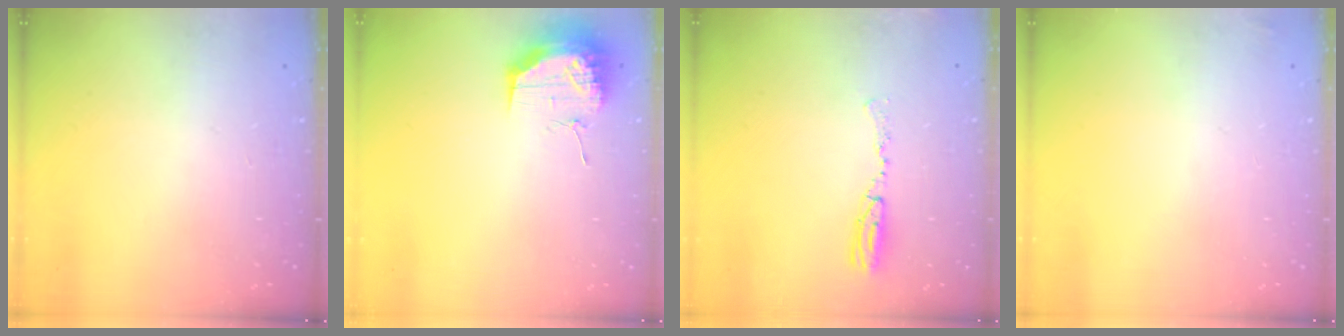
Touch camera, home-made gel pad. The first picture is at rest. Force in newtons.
{"total": 17.9, "press": 13.8, "slide": 11.4}
{"total": 5.6, "press": 5.3, "slide": 1.9}
{"total": 2.3, "press": 2.2, "slide": 0.8}